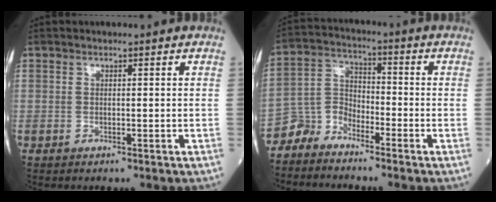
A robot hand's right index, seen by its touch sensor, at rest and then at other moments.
{"total": 5.0, "force": [-4.4, 2.3, 0.1], "torque": [0.006, 0.016, -0.093]}